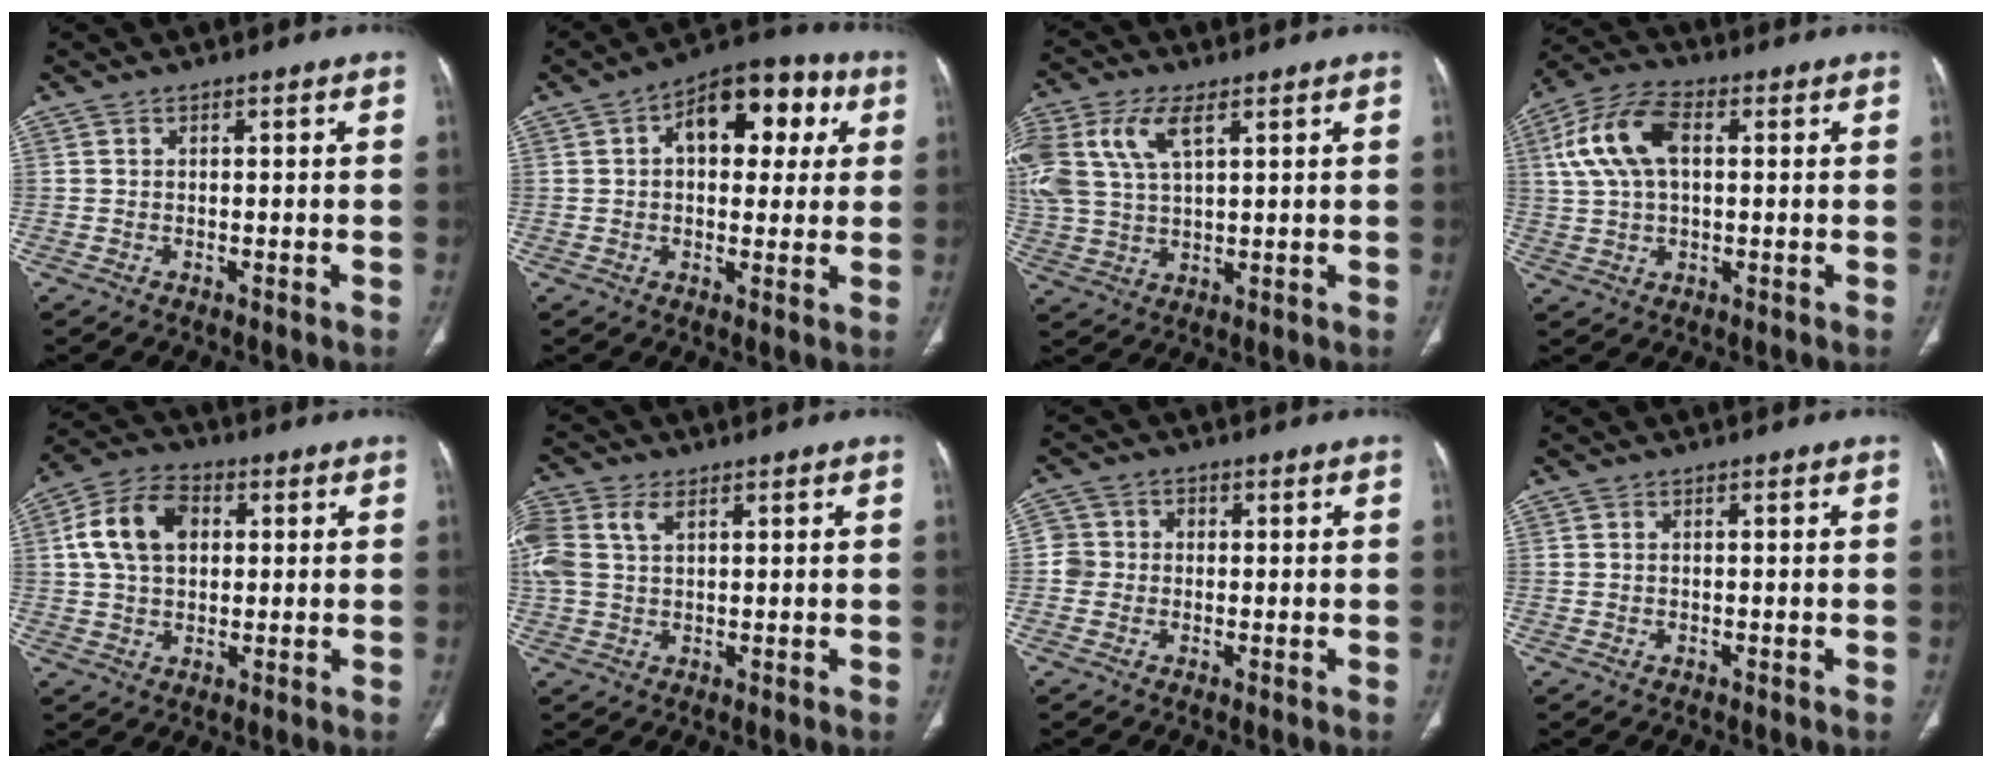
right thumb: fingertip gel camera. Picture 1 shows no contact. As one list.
[{"total": 14.6, "force": [4.2, 8.5, 11.1], "torque": [-0.112, 0.021, 0.055]}, {"total": 13.9, "force": [5.5, 7.3, 10.4], "torque": [-0.253, 0.001, 0.110]}, {"total": 11.8, "force": [2.5, 6.6, 9.5], "torque": [-0.199, 0.024, 0.046]}, {"total": 11.6, "force": [2.3, 7.8, 8.3], "torque": [-0.147, 0.017, 0.036]}, {"total": 11.6, "force": [4.0, 7.8, 7.5], "torque": [-0.211, 0.017, 0.080]}, {"total": 3.9, "force": [-0.4, 3.8, 0.8], "torque": [0.008, 0.010, -0.015]}, {"total": 0.0}]